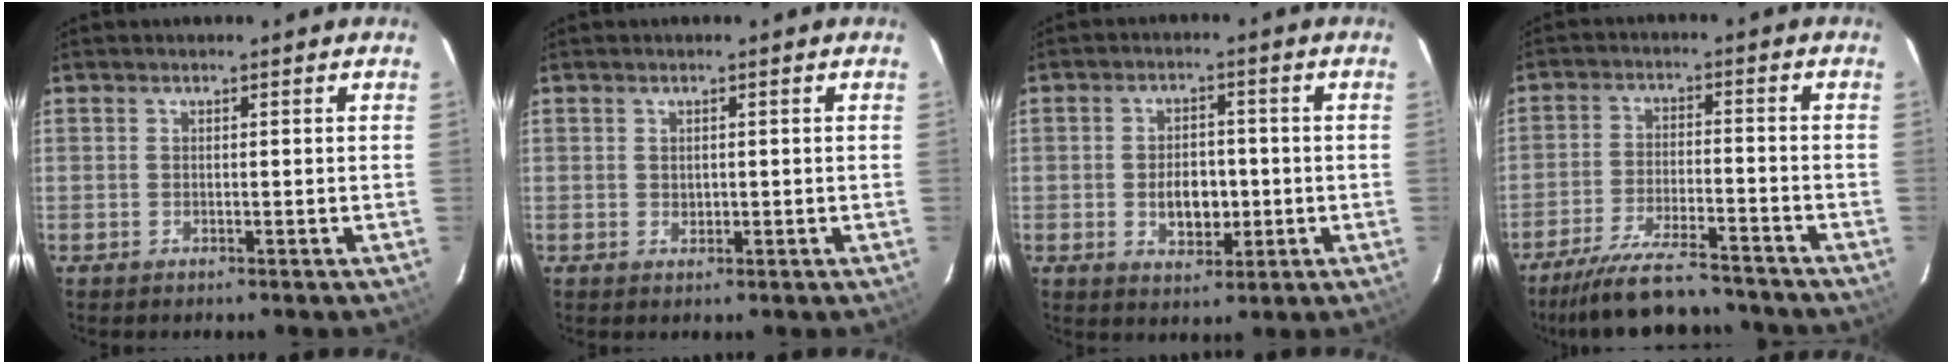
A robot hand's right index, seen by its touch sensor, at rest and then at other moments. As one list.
[{"total": 1.0, "force": [0.2, 0.8, 0.5], "torque": [-0.007, 0.003, 0.006]}, {"total": 6.6, "force": [-1.1, 4.2, 5.0], "torque": [-0.090, 0.004, -0.011]}, {"total": 16.6, "force": [-14.9, 3.0, 6.6], "torque": [-0.144, -0.017, -0.232]}]